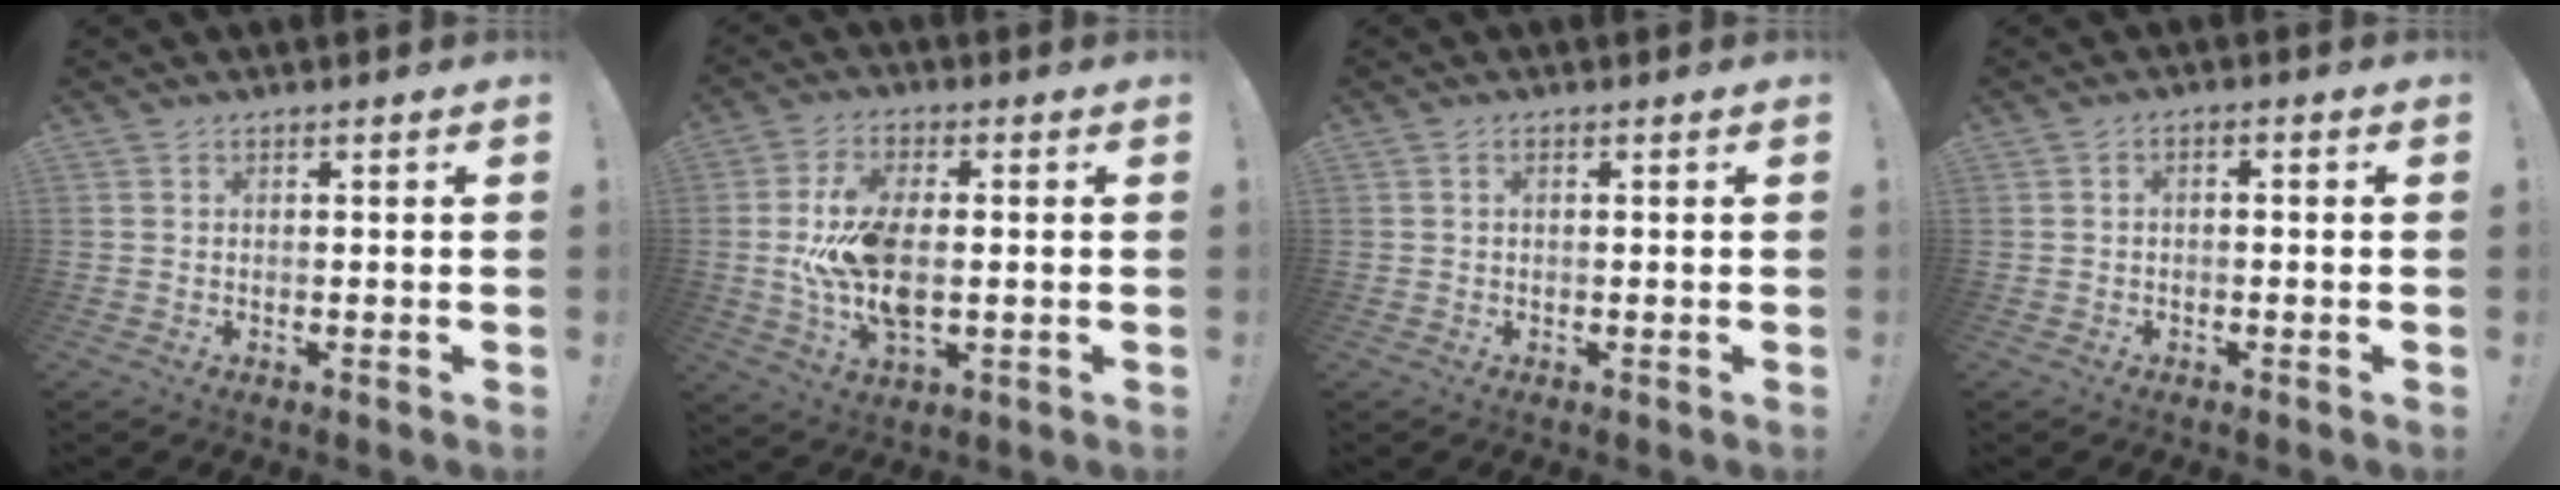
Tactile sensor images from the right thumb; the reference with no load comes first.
{"total": 14.2, "force": [-0.2, 7.8, 11.9], "torque": [-0.221, -0.004, -0.003]}
{"total": 1.0, "force": [0.3, 0.5, 0.8], "torque": [-0.022, 0.004, 0.006]}
{"total": 1.8, "force": [-1.3, 0.4, 1.1], "torque": [-0.015, 0.007, -0.023]}